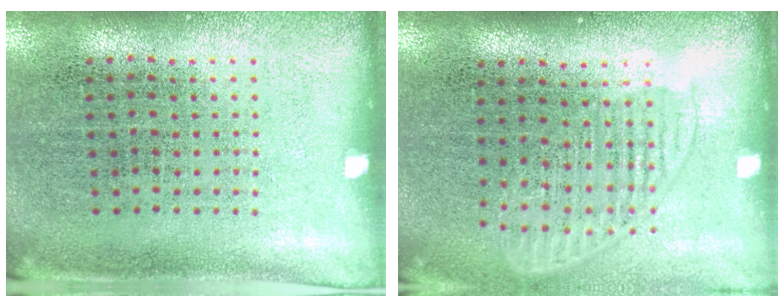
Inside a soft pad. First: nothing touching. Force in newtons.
{"total": 1.5, "press": 1.3, "slide": 0.7}